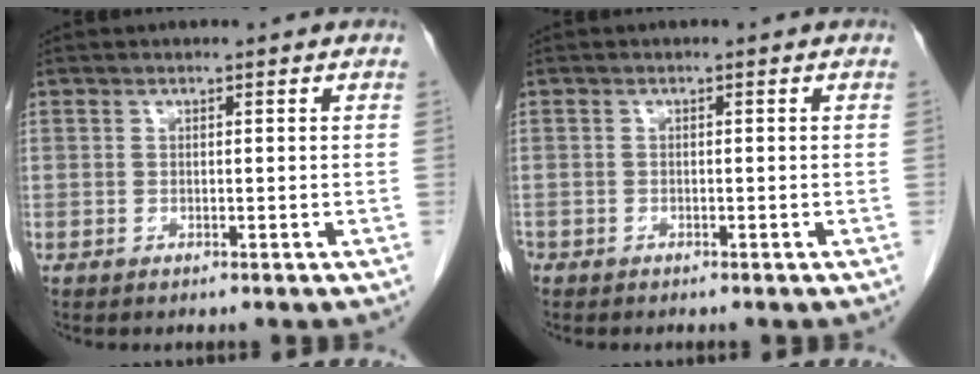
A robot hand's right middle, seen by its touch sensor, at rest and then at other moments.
{"total": 0.8, "force": [-0.7, 0.5, 0.2], "torque": [-0.008, 0.000, -0.014]}